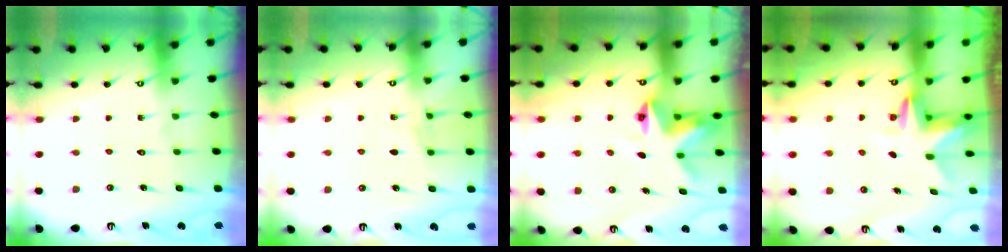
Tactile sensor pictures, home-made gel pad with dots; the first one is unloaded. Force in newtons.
{"total": 3.3, "press": 3.3, "slide": 0.5}
{"total": 4.8, "press": 4.8, "slide": 0.5}
{"total": 2.9, "press": 2.9, "slide": 0.2}